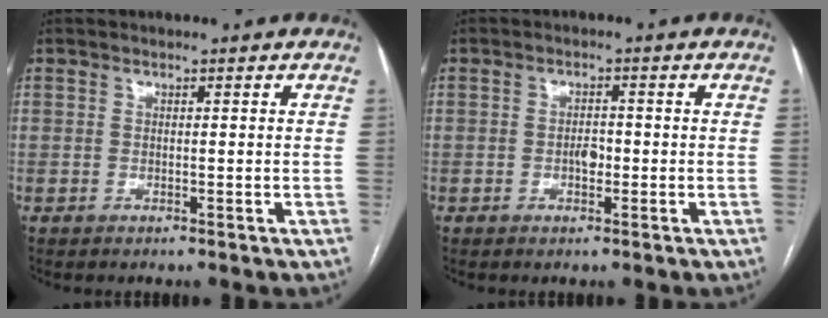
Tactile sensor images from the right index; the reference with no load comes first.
{"total": 2.1, "force": [-0.5, 1.1, 1.7], "torque": [-0.027, 0.004, -0.007]}